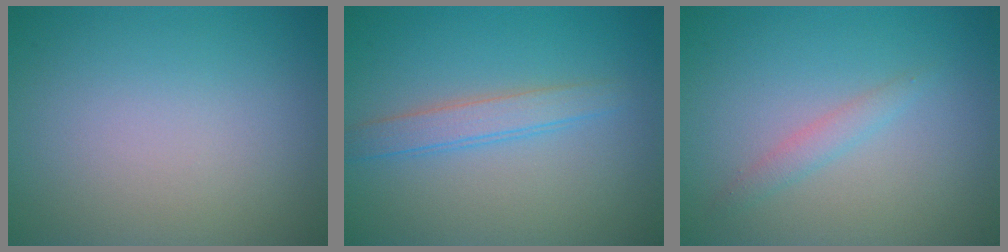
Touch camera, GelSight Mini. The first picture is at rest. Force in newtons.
{"total": 2.4, "press": 2.4, "slide": 0.1}
{"total": 1.4, "press": 1.4, "slide": 0.1}